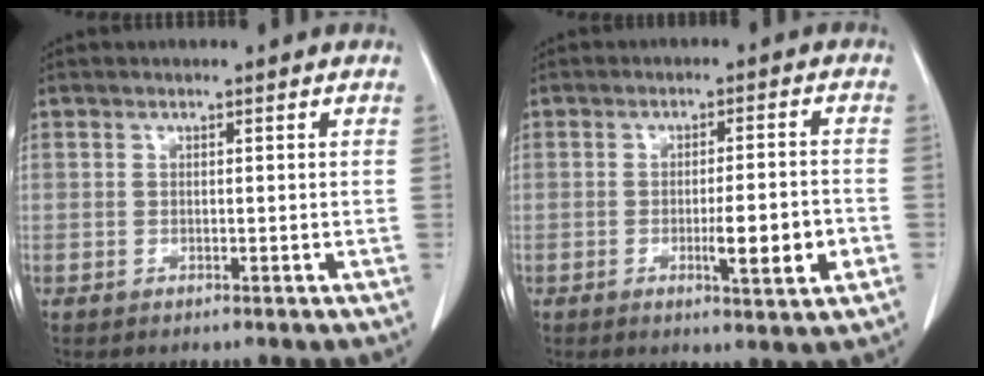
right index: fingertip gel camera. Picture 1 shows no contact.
{"total": 6.9, "force": [-2.1, 0.5, 6.5], "torque": [-0.095, -0.006, -0.027]}